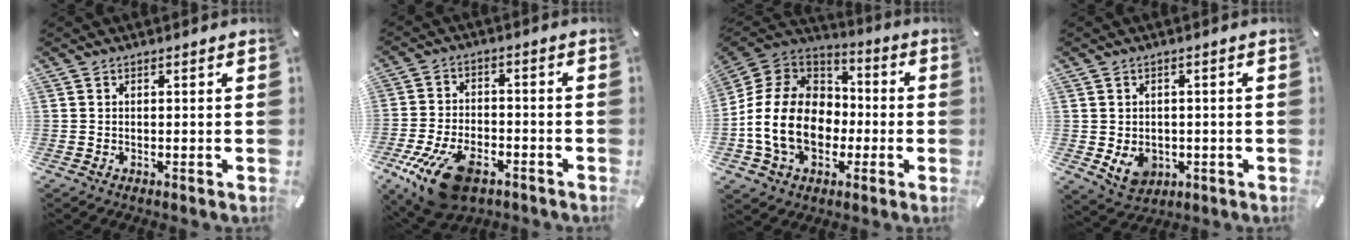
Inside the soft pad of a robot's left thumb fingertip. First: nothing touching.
{"total": 14.8, "force": [-8.4, 7.6, 9.6], "torque": [-0.190, 0.037, -0.142]}
{"total": 18.5, "force": [-4.4, 14.2, 11.0], "torque": [-0.241, 0.030, -0.073]}
{"total": 6.4, "force": [-1.3, 5.4, 3.1], "torque": [-0.049, 0.000, -0.023]}